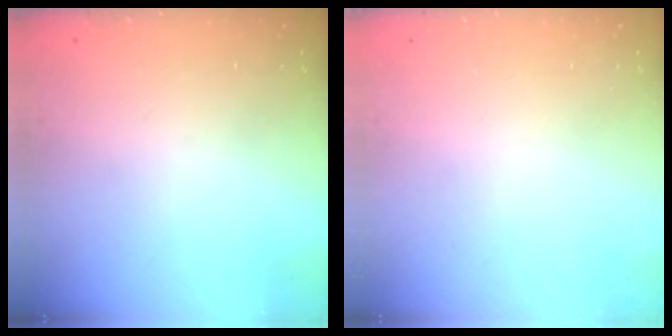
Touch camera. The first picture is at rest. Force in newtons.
{"total": 0.0}